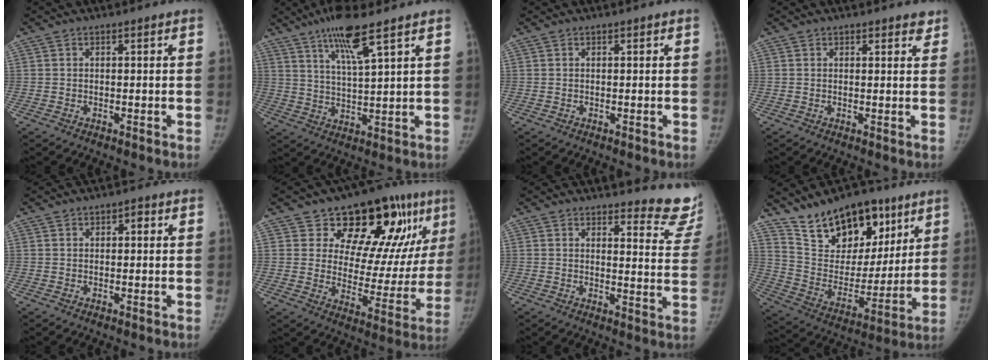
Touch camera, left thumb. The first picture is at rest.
{"total": 9.3, "force": [5.9, 1.0, 7.1], "torque": [-0.130, -0.032, 0.110]}
{"total": 0.0}
{"total": 2.1, "force": [1.8, 0.9, 0.7], "torque": [0.014, -0.007, 0.016]}
{"total": 1.7, "force": [0.6, 1.1, 1.2], "torque": [-0.006, 0.003, 0.004]}
{"total": 20.7, "force": [11.4, 10.2, 14.0], "torque": [-0.125, -0.043, 0.168]}
{"total": 12.0, "force": [11.6, 2.7, 1.4], "torque": [0.028, -0.122, 0.103]}
{"total": 20.0, "force": [13.4, 11.0, 9.9], "torque": [-0.112, -0.066, 0.232]}